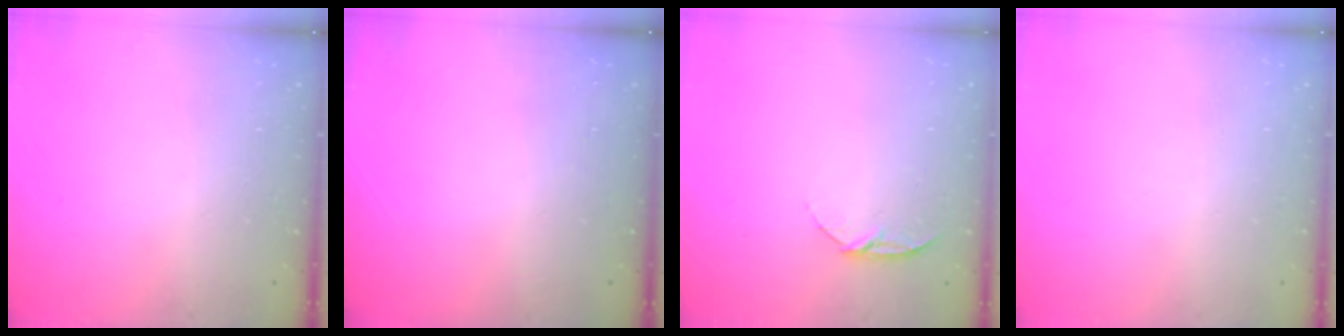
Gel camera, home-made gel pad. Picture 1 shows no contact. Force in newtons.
{"total": 0.0}
{"total": 6.9, "press": 6.9, "slide": 0.8}
{"total": 0.0}